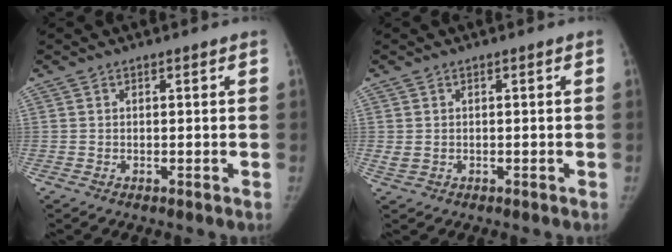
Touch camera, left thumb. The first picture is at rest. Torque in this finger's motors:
{"motor_torque": [-0.01, 0.00, 0.30, -0.29, -0.07]}